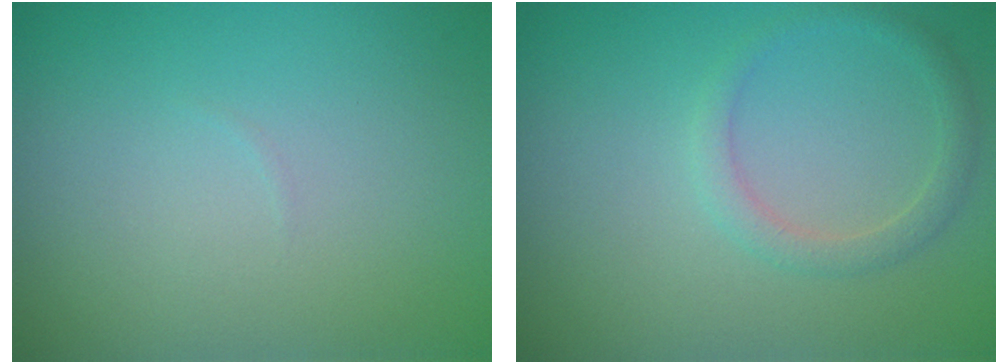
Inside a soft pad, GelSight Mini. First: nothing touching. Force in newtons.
{"total": 1.7, "press": 1.7, "slide": 0.1}